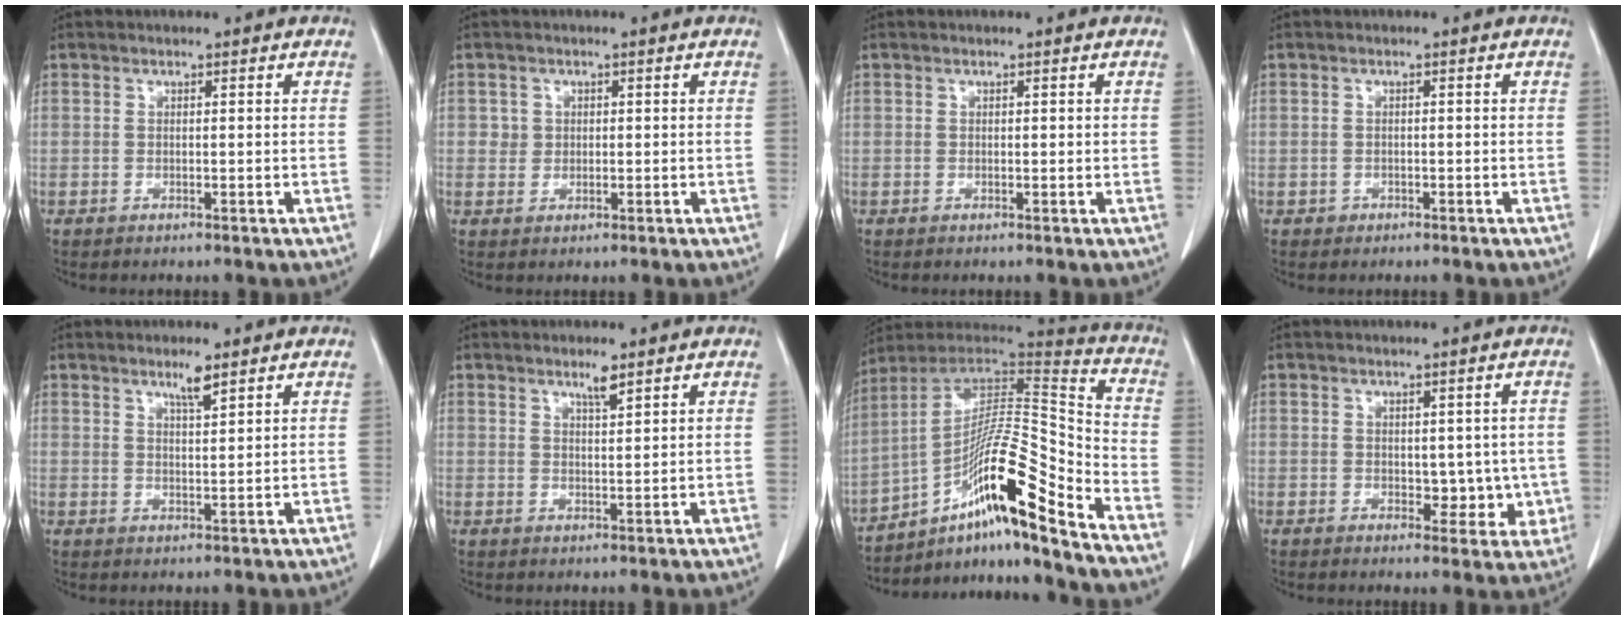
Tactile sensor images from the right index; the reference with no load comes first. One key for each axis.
{"total": 1.9, "fx": 0.5, "fy": 1.9, "fz": 0.2, "tx": 0.005, "ty": 0.001, "tz": 0.005}
{"total": 0.0}
{"total": 1.0, "fx": -0.5, "fy": 0.9, "fz": -0.1, "tx": -0.001, "ty": 0.005, "tz": -0.009}
{"total": 2.9, "fx": 2.2, "fy": 0.1, "fz": 2.0, "tx": -0.038, "ty": -0.003, "tz": 0.039}
{"total": 2.4, "fx": 1.8, "fy": 0.1, "fz": 1.6, "tx": -0.031, "ty": -0.002, "tz": 0.033}
{"total": 18.8, "fx": -11.3, "fy": 0.5, "fz": 15.0, "tx": -0.264, "ty": 0.015, "tz": -0.192}
{"total": 2.9, "fx": 0.1, "fy": 2.0, "fz": 2.1, "tx": -0.015, "ty": -0.003, "tz": 0.007}